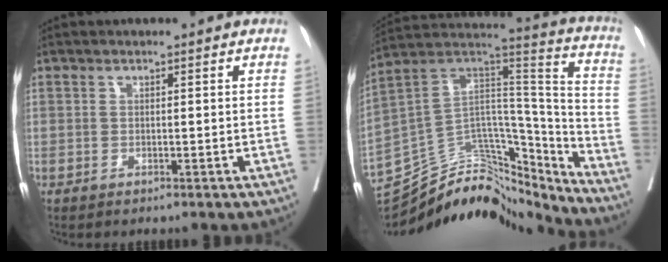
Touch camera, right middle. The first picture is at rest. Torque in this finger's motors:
{"motor_torque": [0.17, -1.47, -0.03, -0.07]}